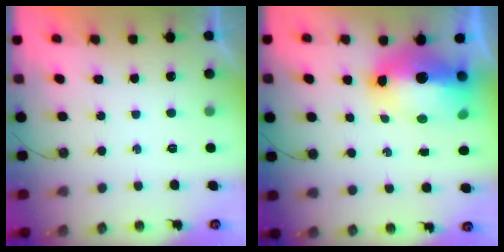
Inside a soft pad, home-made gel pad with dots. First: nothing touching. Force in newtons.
{"total": 16.7, "press": 16.7, "slide": 1.6}